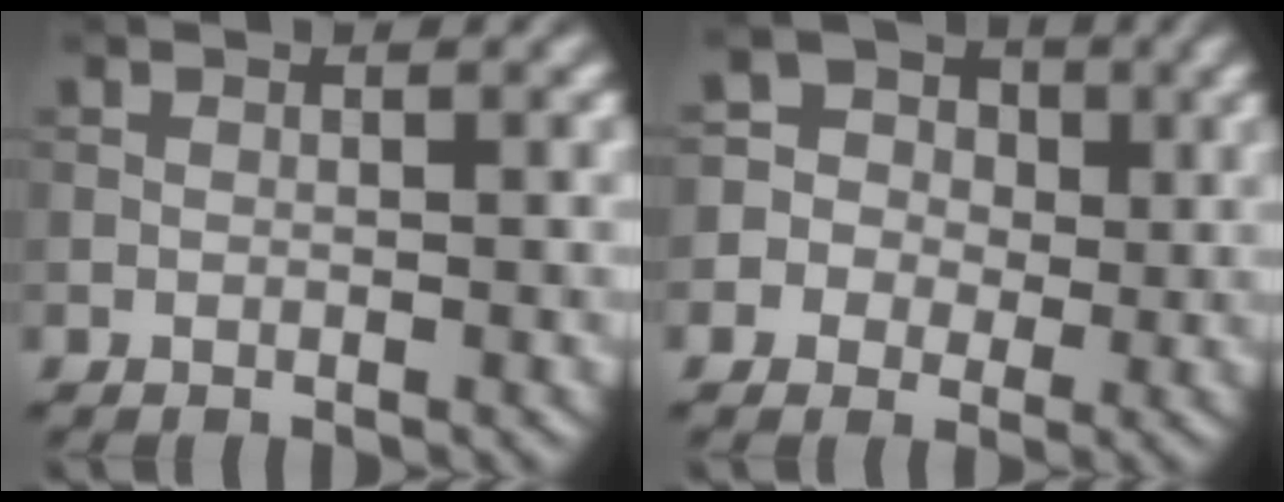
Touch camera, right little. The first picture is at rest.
{"total": 5.7, "force": [-0.2, 5.5, 1.4], "torque": [-0.018, 0.040, -0.038]}